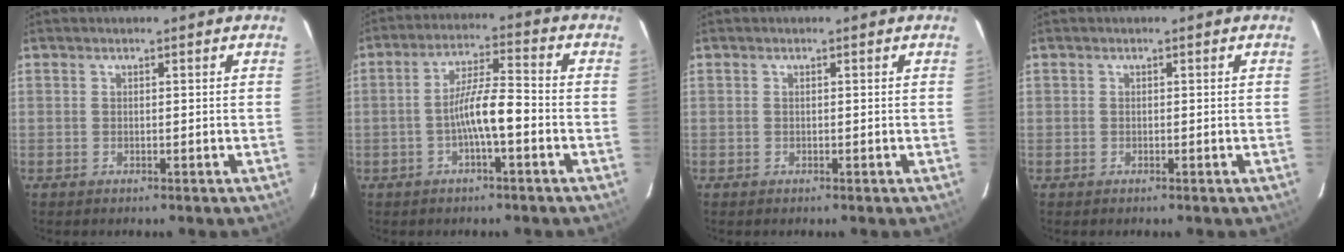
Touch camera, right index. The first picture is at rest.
{"total": 7.1, "force": [-2.5, 0.8, 6.6], "torque": [-0.127, 0.009, -0.043]}
{"total": 0.0}
{"total": 0.0}